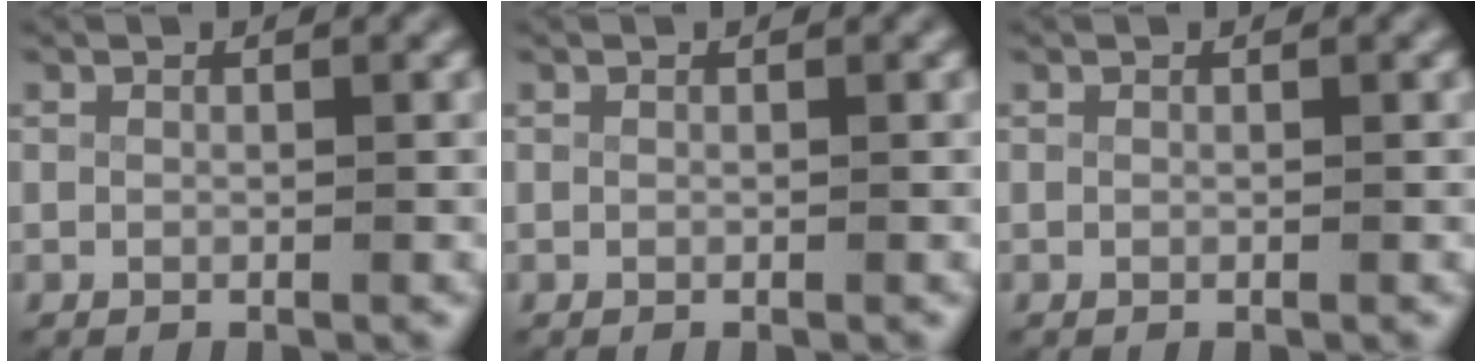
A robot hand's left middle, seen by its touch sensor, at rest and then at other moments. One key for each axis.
{"total": 0.0}
{"total": 0.0}